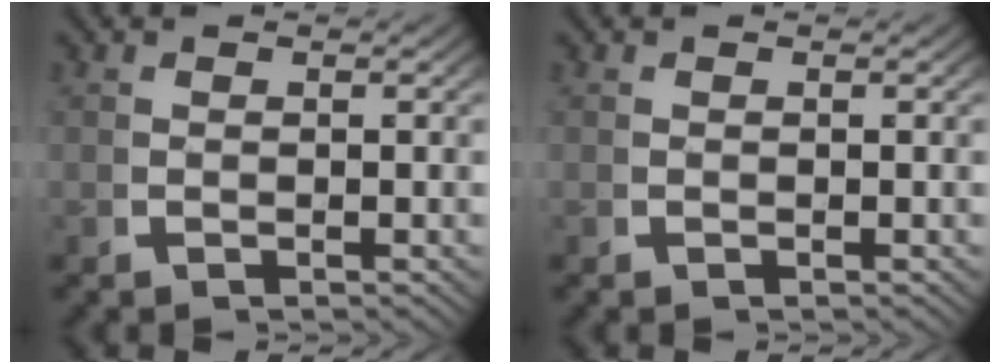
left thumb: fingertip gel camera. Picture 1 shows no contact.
{"total": 0.0}